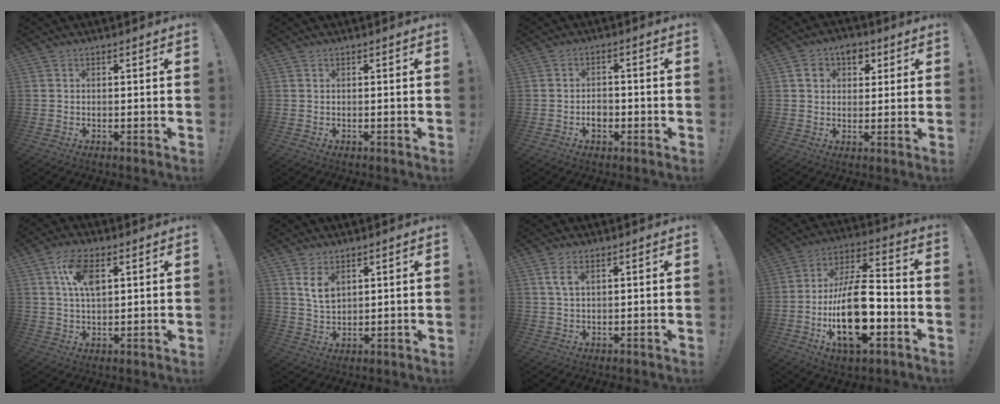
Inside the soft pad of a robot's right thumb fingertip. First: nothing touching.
{"total": 0.0}
{"total": 3.9, "force": [-1.5, 2.9, 2.1], "torque": [-0.018, 0.006, -0.029]}
{"total": 7.7, "force": [3.0, 6.4, 3.0], "torque": [-0.043, -0.003, 0.058]}
{"total": 9.7, "force": [3.7, 4.8, 7.6], "torque": [-0.131, 0.004, 0.068]}
{"total": 6.4, "force": [3.6, 3.6, 3.8], "torque": [-0.056, -0.018, 0.065]}
{"total": 4.0, "force": [1.9, 1.6, 3.2], "torque": [-0.055, -0.004, 0.032]}
{"total": 21.8, "force": [-5.5, 10.2, 18.5], "torque": [-0.331, 0.027, -0.089]}